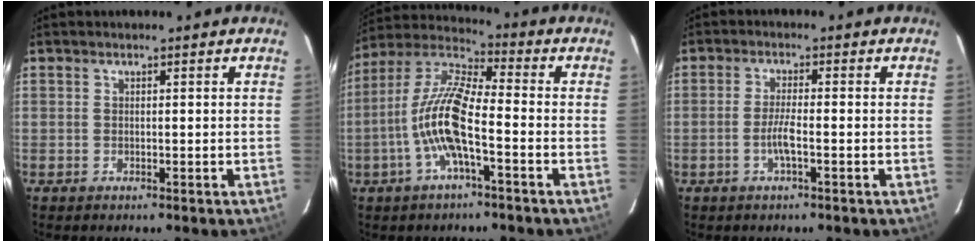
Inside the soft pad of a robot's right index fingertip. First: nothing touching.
{"total": 12.3, "force": [-3.9, 2.8, 11.3], "torque": [-0.234, 0.004, -0.081]}
{"total": 3.4, "force": [-1.4, 0.0, 3.1], "torque": [-0.063, -0.002, -0.027]}